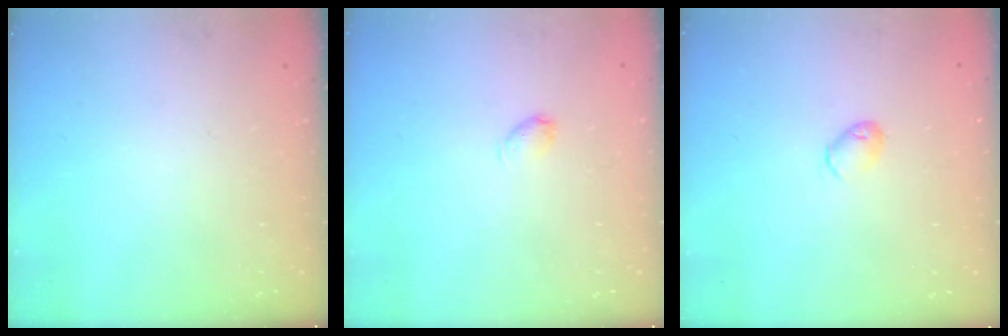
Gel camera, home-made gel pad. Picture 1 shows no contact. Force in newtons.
{"total": 3.2, "press": 3.1, "slide": 0.6}
{"total": 4.8, "press": 4.7, "slide": 1.0}